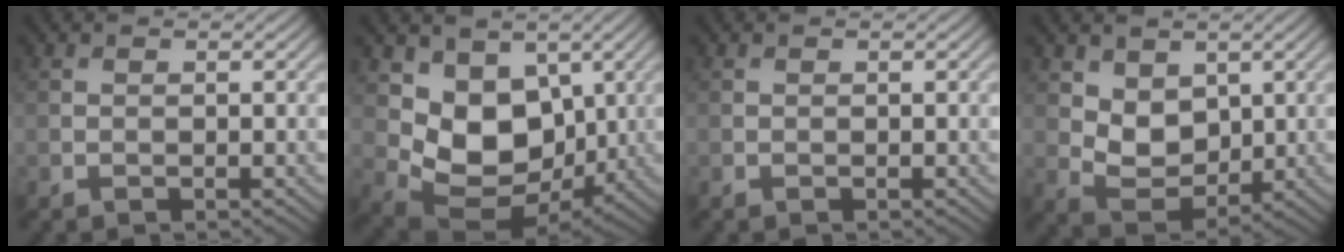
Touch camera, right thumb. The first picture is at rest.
{"total": 9.0, "force": [2.4, 6.7, 5.5], "torque": [-0.125, -0.030, 0.045]}
{"total": 0.0}
{"total": 5.4, "force": [2.2, 3.9, 2.9], "torque": [-0.075, -0.015, 0.039]}